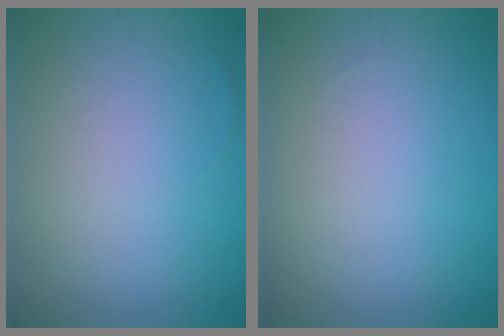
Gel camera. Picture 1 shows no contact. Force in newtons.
{"total": 0.0}